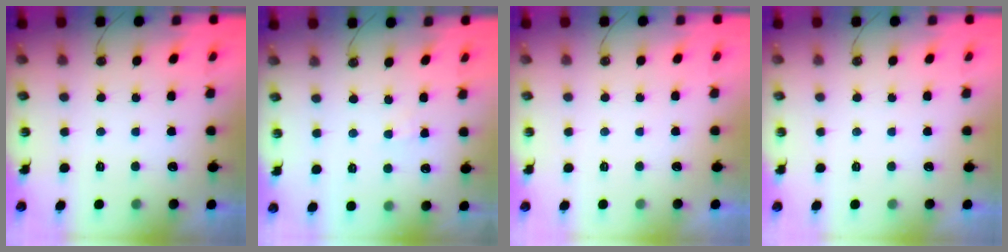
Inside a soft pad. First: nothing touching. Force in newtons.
{"total": 2.1, "press": 2.1, "slide": 0.4}
{"total": 0.0}
{"total": 0.0}